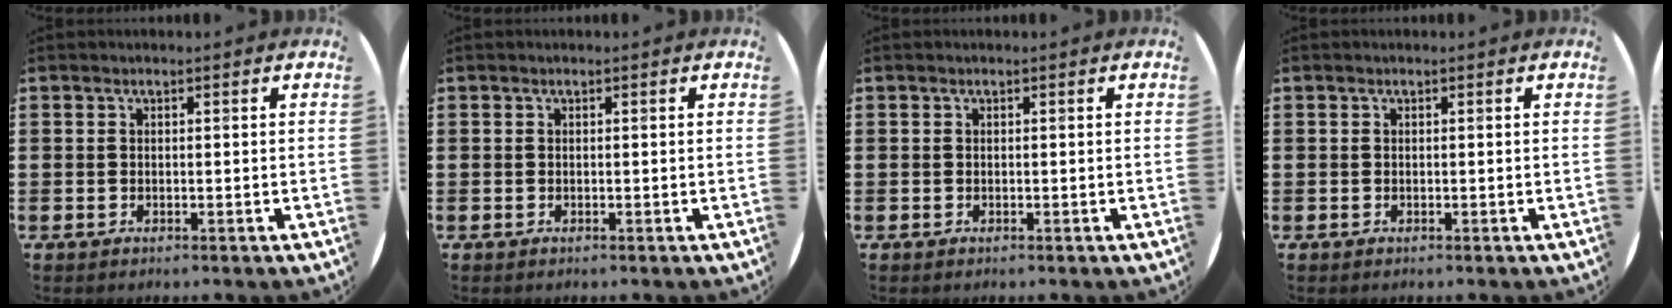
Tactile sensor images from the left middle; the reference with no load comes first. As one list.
[{"total": 0.0}, {"total": 0.0}, {"total": 0.0}]